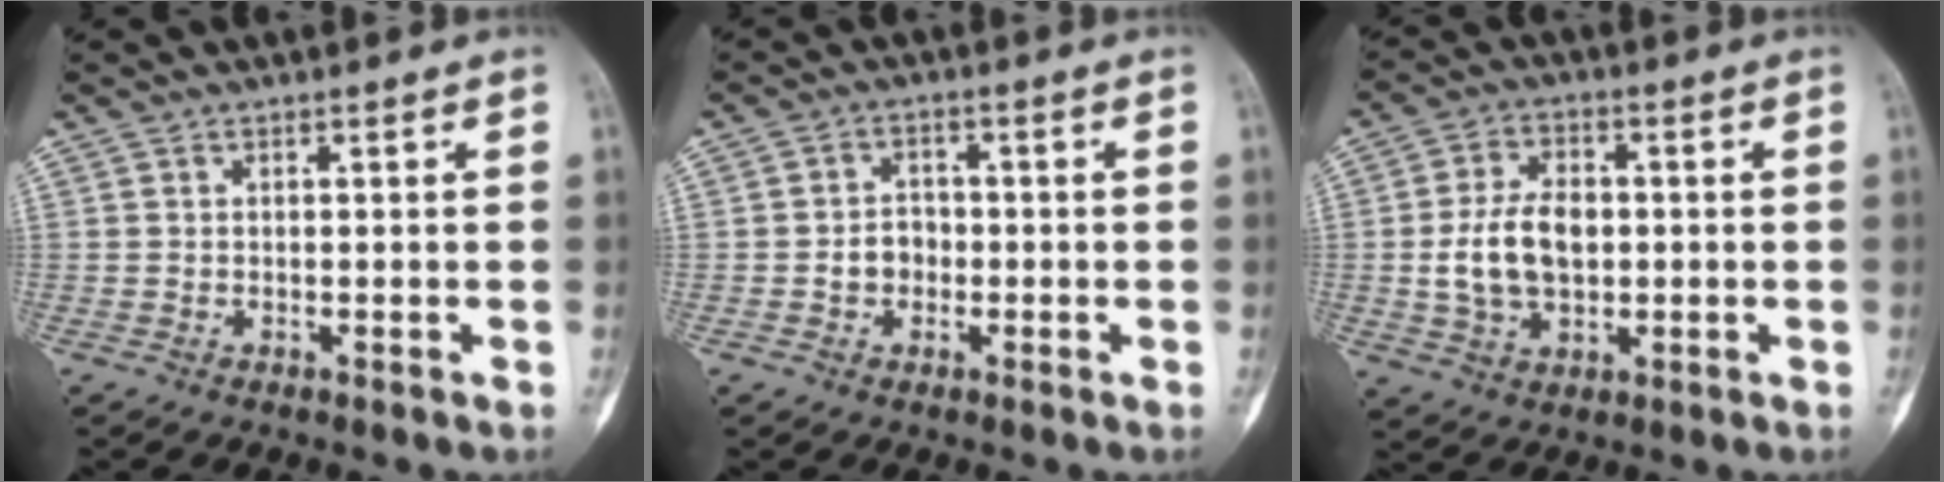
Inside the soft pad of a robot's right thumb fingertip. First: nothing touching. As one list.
[{"total": 3.9, "force": [-0.9, 3.2, 1.9], "torque": [-0.013, 0.015, -0.021]}, {"total": 10.8, "force": [-0.3, 7.2, 8.0], "torque": [-0.133, 0.011, -0.004]}]